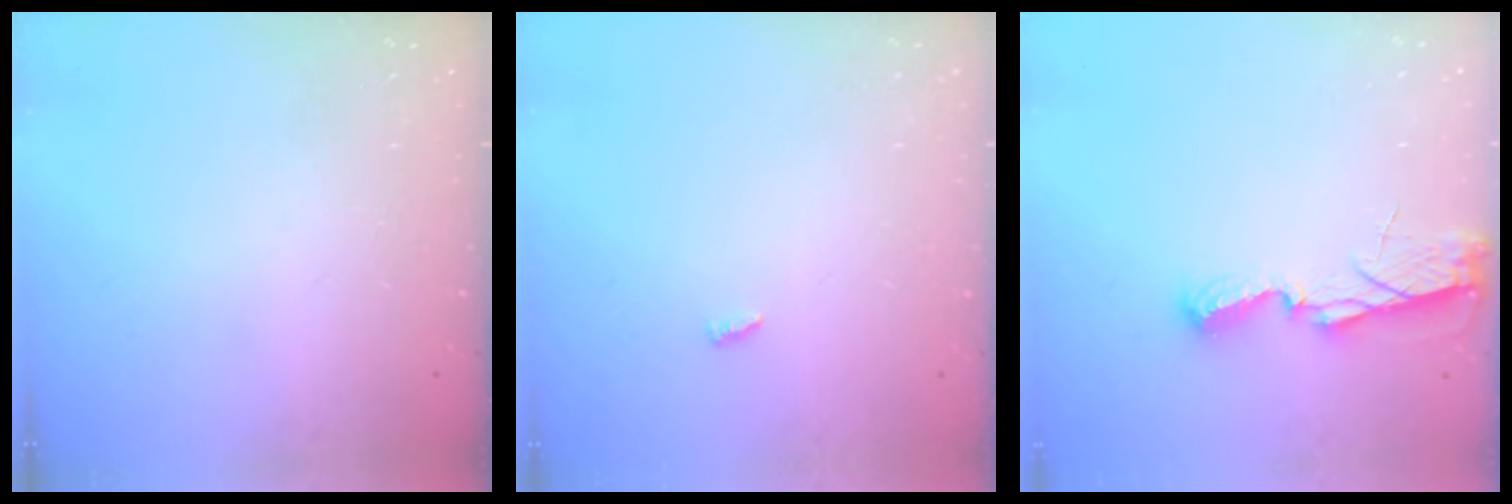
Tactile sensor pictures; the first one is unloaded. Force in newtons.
{"total": 2.7, "press": 2.7, "slide": 0.2}
{"total": 6.3, "press": 6.2, "slide": 0.4}